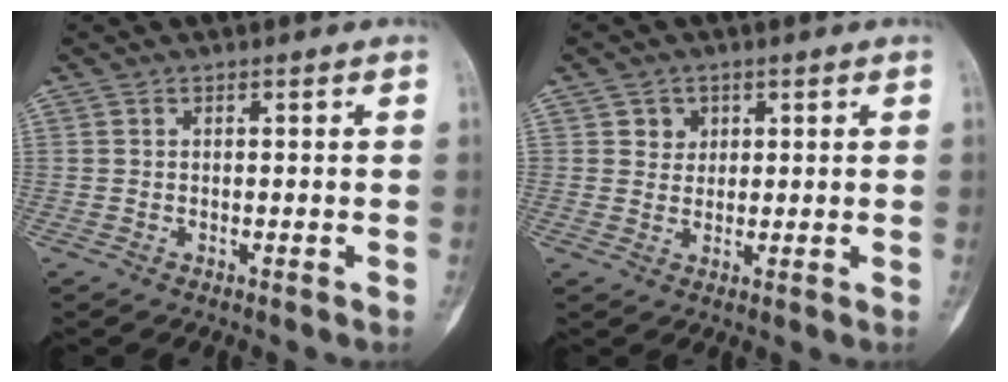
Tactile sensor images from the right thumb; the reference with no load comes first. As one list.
[{"total": 2.9, "force": [1.2, 2.6, 0.6], "torque": [0.008, -0.005, 0.018]}]